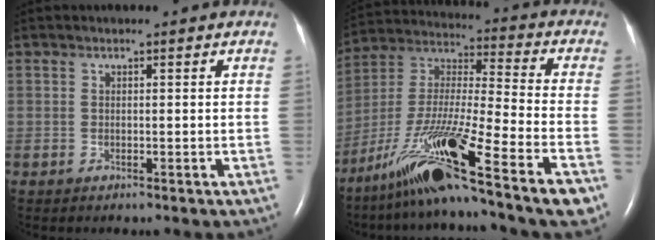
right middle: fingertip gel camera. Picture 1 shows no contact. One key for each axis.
{"total": 23.1, "fx": -14.1, "fy": 0.3, "fz": 18.3, "tx": -0.326, "ty": -0.036, "tz": -0.251}